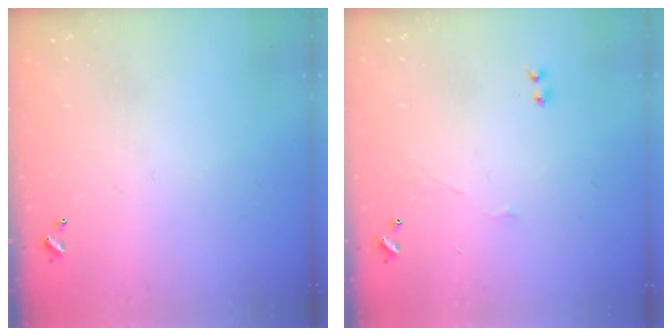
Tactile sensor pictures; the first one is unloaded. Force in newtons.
{"total": 2.4, "press": 2.3, "slide": 0.6}